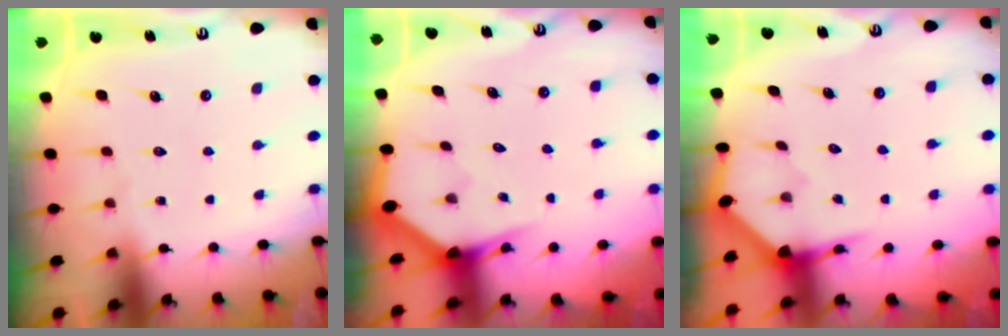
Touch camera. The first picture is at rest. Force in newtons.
{"total": 3.0, "press": 3.0, "slide": 0.1}
{"total": 5.2, "press": 5.1, "slide": 0.4}